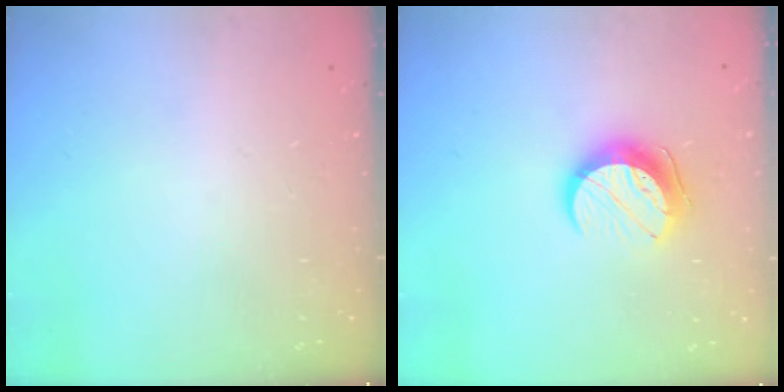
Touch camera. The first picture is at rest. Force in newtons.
{"total": 10.4, "press": 10.3, "slide": 0.7}